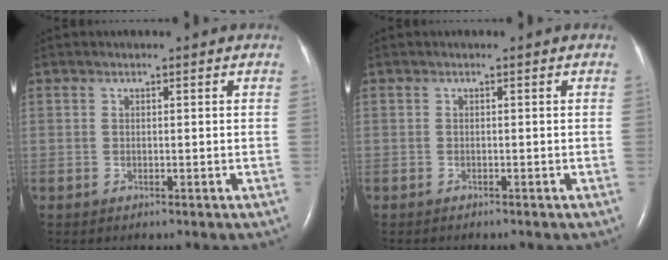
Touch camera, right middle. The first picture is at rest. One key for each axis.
{"total": 1.4, "fx": -1.2, "fy": 0.3, "fz": 0.6, "tx": -0.011, "ty": -0.003, "tz": -0.012}